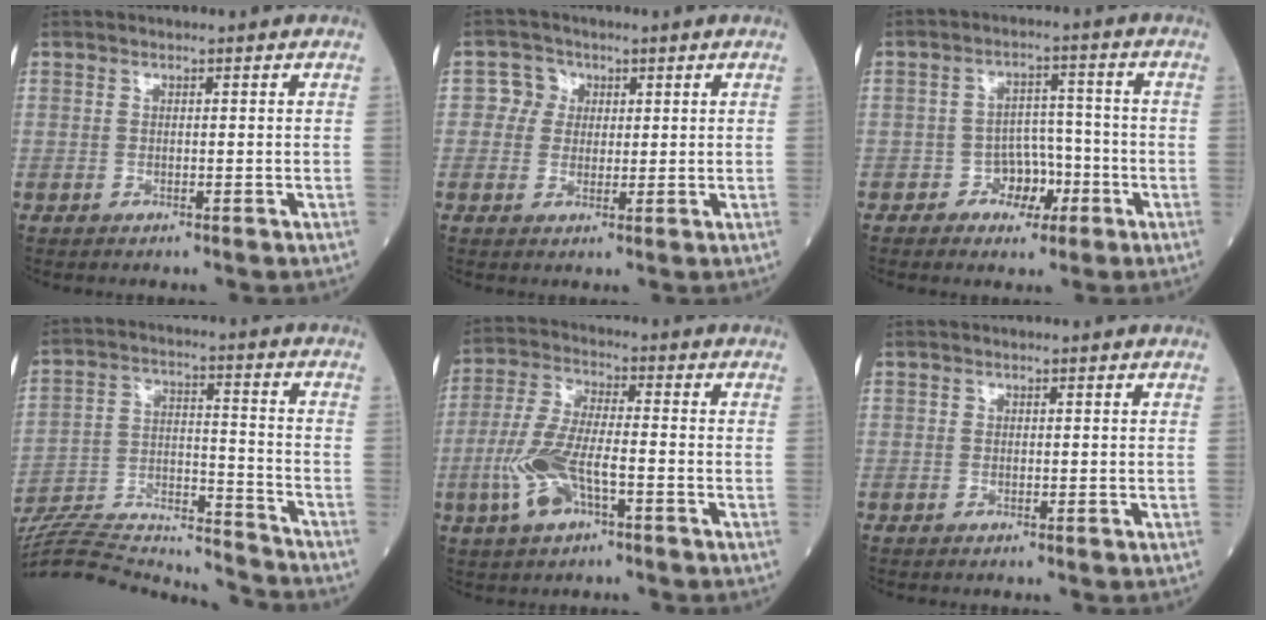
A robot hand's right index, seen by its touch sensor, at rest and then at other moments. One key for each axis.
{"total": 3.5, "fx": 0.8, "fy": 3.4, "fz": 0.3, "tx": 0.001, "ty": 0.008, "tz": 0.010}
{"total": 5.0, "fx": -2.2, "fy": 3.8, "fz": 2.4, "tx": -0.027, "ty": 0.015, "tz": -0.035}
{"total": 21.3, "fx": -20.6, "fy": 1.8, "fz": 5.0, "tx": -0.120, "ty": 0.009, "tz": -0.328}
{"total": 9.6, "fx": -3.3, "fy": 3.0, "fz": 8.5, "tx": -0.192, "ty": 0.002, "tz": -0.062}
{"total": 0.0}